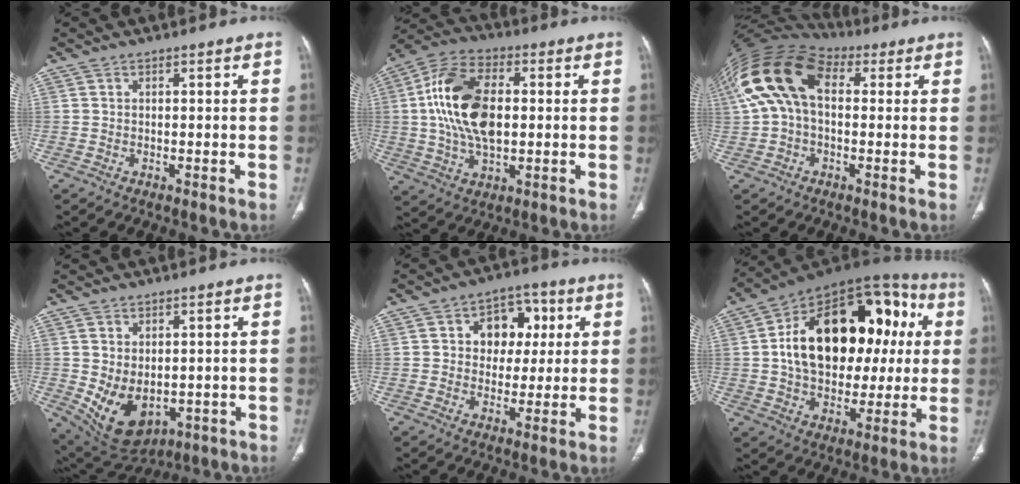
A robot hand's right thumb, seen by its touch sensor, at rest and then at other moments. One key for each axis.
{"total": 17.2, "fx": 1.2, "fy": 9.8, "fz": 14.1, "tx": -0.271, "ty": 0.018, "tz": 0.020}
{"total": 17.0, "fx": 3.3, "fy": 10.5, "fz": 12.9, "tx": -0.261, "ty": 0.049, "tz": 0.054}
{"total": 10.2, "fx": -1.2, "fy": 6.8, "fz": 7.5, "tx": -0.116, "ty": -0.009, "tz": 0.012}
{"total": 10.0, "fx": 2.4, "fy": 7.6, "fz": 6.0, "tx": -0.034, "ty": 0.006, "tz": 0.033}
{"total": 28.8, "fx": 4.1, "fy": 18.0, "fz": 22.1, "tx": -0.322, "ty": 0.039, "tz": 0.064}